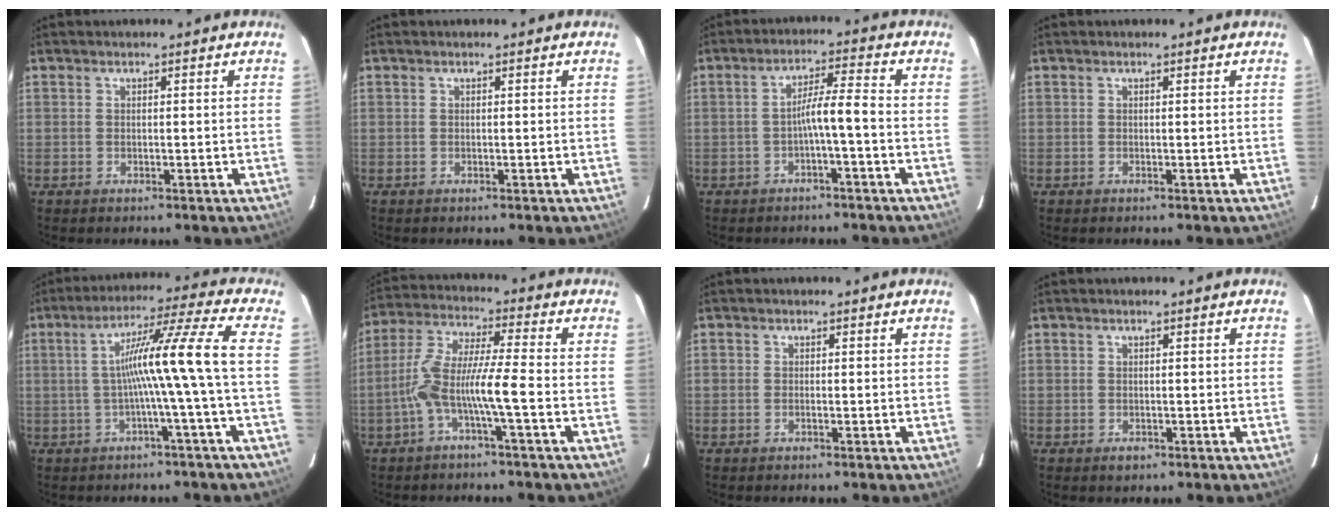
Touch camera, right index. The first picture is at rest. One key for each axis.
{"total": 0.0}
{"total": 4.8, "fx": -1.4, "fy": -0.3, "fz": 4.5, "tx": -0.074, "ty": 0.016, "tz": -0.023}
{"total": 0.0}
{"total": 10.8, "fx": -0.7, "fy": -2.7, "fz": 10.4, "tx": -0.171, "ty": 0.022, "tz": -0.009}
{"total": 9.3, "fx": -3.0, "fy": 0.0, "fz": 8.8, "tx": -0.183, "ty": 0.021, "tz": -0.062}
{"total": 0.9, "fx": -0.2, "fy": 0.5, "fz": 0.7, "tx": -0.015, "ty": 0.002, "tz": -0.003}
{"total": 1.2, "fx": -0.5, "fy": 0.9, "fz": 0.5, "tx": -0.006, "ty": 0.001, "tz": -0.003}